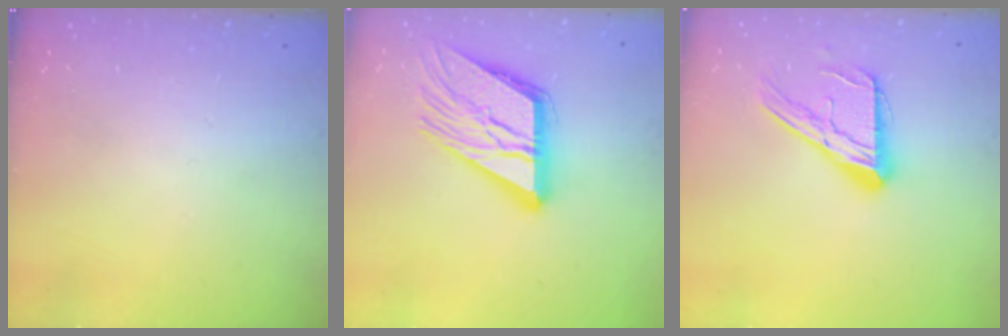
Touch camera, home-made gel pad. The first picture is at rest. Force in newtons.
{"total": 17.8, "press": 17.7, "slide": 2.1}
{"total": 15.7, "press": 15.7, "slide": 1.5}